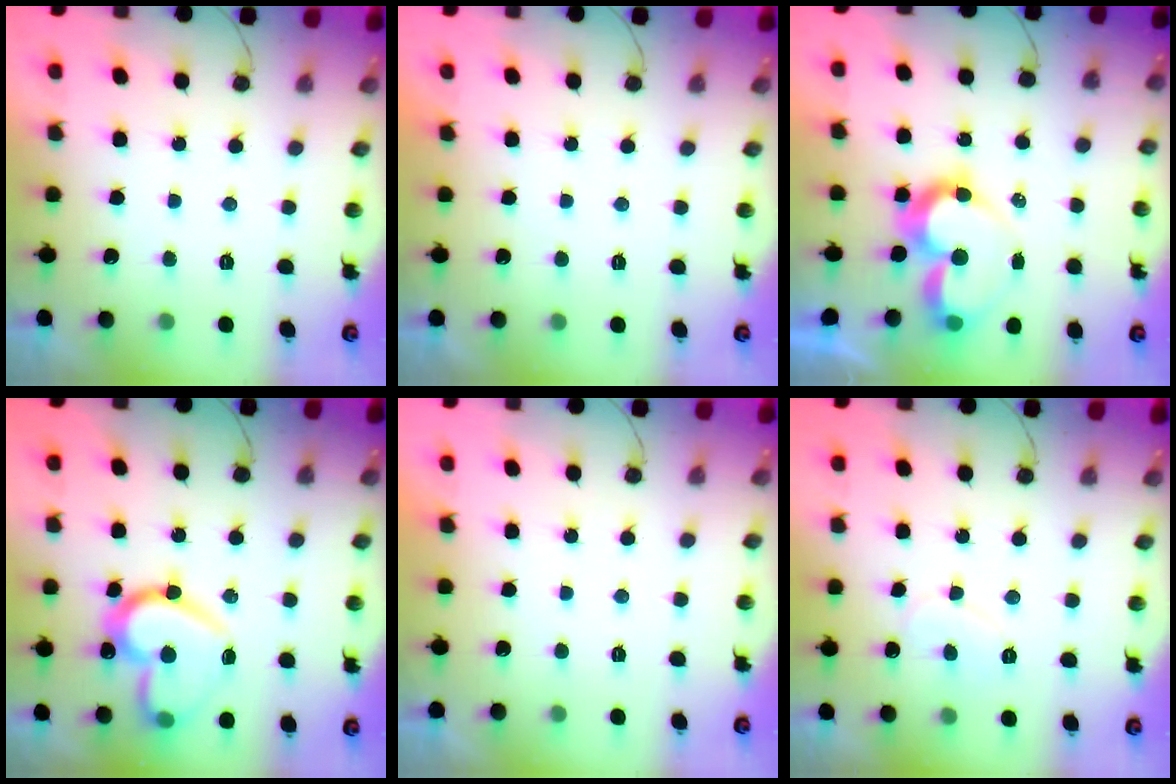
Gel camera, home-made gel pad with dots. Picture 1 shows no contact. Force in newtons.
{"total": 1.9, "press": 1.9, "slide": 0.1}
{"total": 11.4, "press": 11.3, "slide": 1.1}
{"total": 20.2, "press": 20.1, "slide": 2.4}
{"total": 1.8, "press": 1.8, "slide": 0.0}
{"total": 6.9, "press": 6.9, "slide": 0.4}